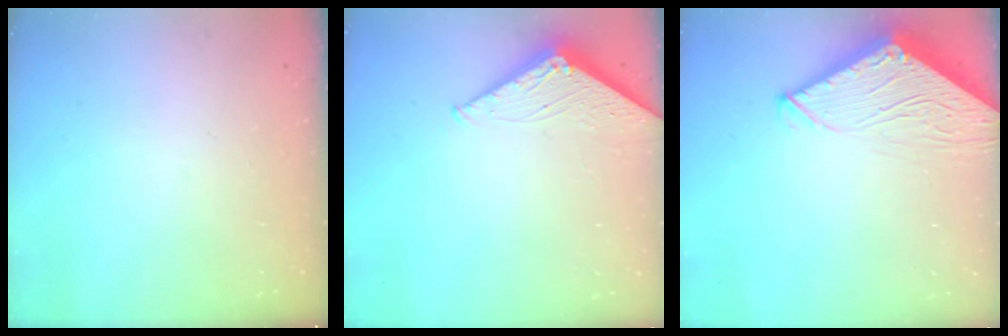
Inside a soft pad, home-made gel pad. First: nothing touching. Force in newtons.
{"total": 3.2, "press": 3.2, "slide": 0.3}
{"total": 10.5, "press": 10.5, "slide": 0.8}